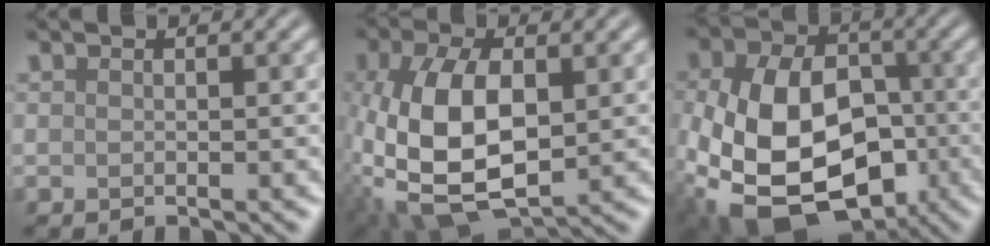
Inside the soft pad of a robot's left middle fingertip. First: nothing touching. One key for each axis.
{"total": 10.7, "fx": -0.9, "fy": 5.9, "fz": 8.9, "tx": -0.202, "ty": -0.011, "tz": -0.013}
{"total": 16.0, "fx": -4.5, "fy": 10.9, "fz": 10.9, "tx": -0.211, "ty": -0.041, "tz": -0.068}